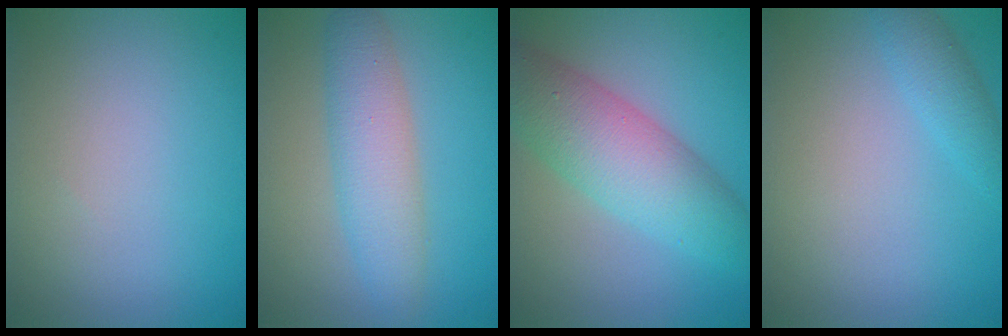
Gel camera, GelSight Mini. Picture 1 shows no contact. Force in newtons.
{"total": 4.6, "press": 4.6, "slide": 0.1}
{"total": 7.3, "press": 7.3, "slide": 0.1}
{"total": 1.9, "press": 1.9, "slide": 0.1}